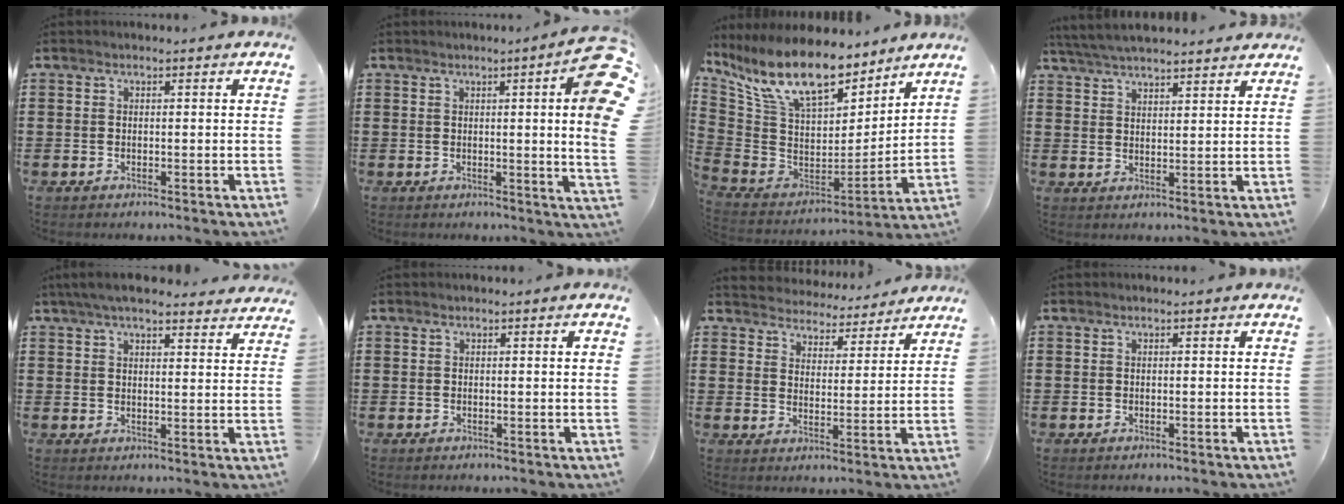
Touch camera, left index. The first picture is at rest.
{"total": 8.8, "force": [3.5, 0.2, 8.0], "torque": [-0.110, -0.033, 0.056]}
{"total": 14.8, "force": [10.7, 5.0, 8.9], "torque": [-0.211, -0.064, 0.190]}
{"total": 4.9, "force": [4.7, 0.3, 1.2], "torque": [-0.039, -0.012, 0.087]}
{"total": 5.3, "force": [4.8, 0.7, 2.2], "torque": [-0.056, -0.009, 0.088]}
{"total": 1.0, "force": [0.2, -0.1, 1.0], "torque": [-0.017, -0.003, 0.003]}
{"total": 4.2, "force": [4.2, 0.1, -0.5], "torque": [-0.015, -0.032, 0.070]}
{"total": 0.0}